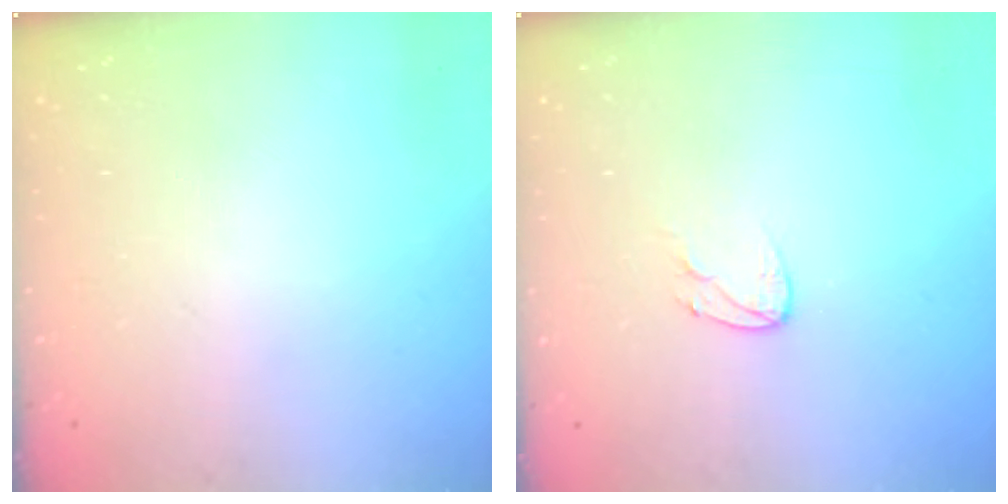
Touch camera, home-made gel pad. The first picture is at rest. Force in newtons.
{"total": 5.6, "press": 5.6, "slide": 0.7}